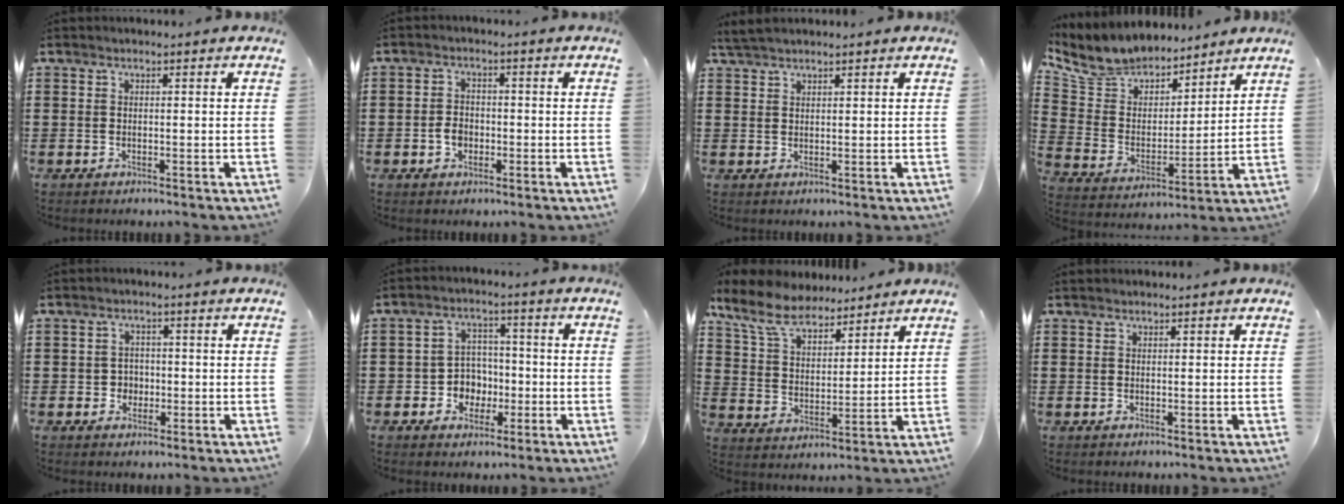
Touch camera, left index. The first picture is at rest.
{"total": 2.5, "force": [-0.7, 2.0, 1.5], "torque": [-0.032, 0.001, -0.016]}
{"total": 2.0, "force": [1.9, 0.2, 0.8], "torque": [-0.019, 0.002, 0.036]}
{"total": 7.8, "force": [7.3, 2.6, 0.5], "torque": [-0.059, -0.052, 0.132]}
{"total": 2.3, "force": [-0.4, 2.2, 0.7], "torque": [-0.022, 0.004, -0.012]}
{"total": 5.1, "force": [-1.4, 4.6, 1.6], "torque": [-0.044, 0.013, -0.026]}
{"total": 8.4, "force": [7.1, 2.8, 3.5], "torque": [-0.099, -0.022, 0.129]}
{"total": 0.5, "force": [0.5, 0.2, 0.0], "torque": [-0.003, 0.002, 0.010]}